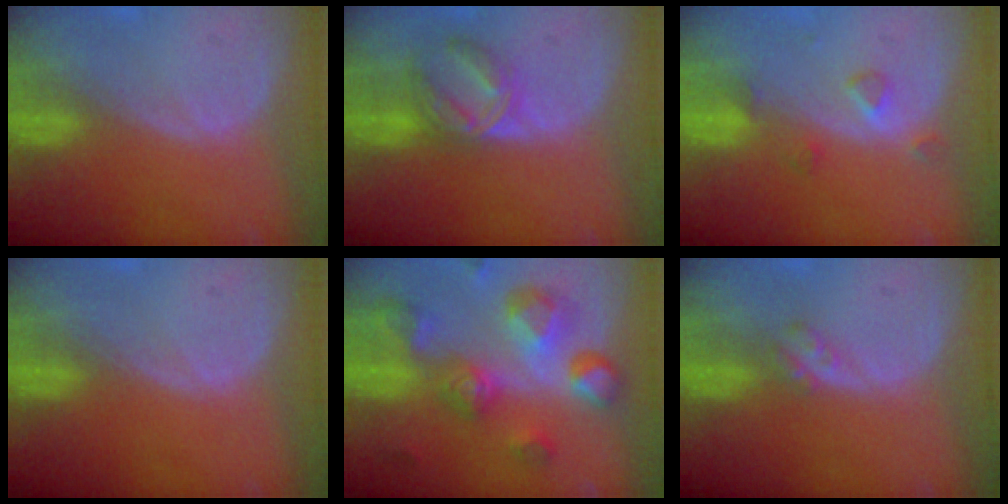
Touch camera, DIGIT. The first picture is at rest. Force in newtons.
{"total": 5.9, "press": 5.8, "slide": 1.0}
{"total": 3.0, "press": 2.8, "slide": 0.9}
{"total": 0.0}
{"total": 11.2, "press": 10.0, "slide": 5.0}
{"total": 2.3, "press": 2.0, "slide": 1.2}